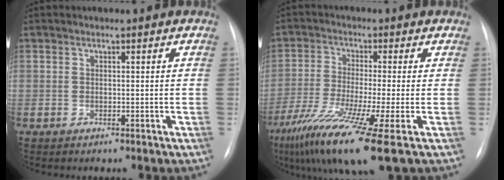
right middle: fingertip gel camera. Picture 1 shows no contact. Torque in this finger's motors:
{"motor_torque": [1.42, -0.72, 0.47, 0.21]}